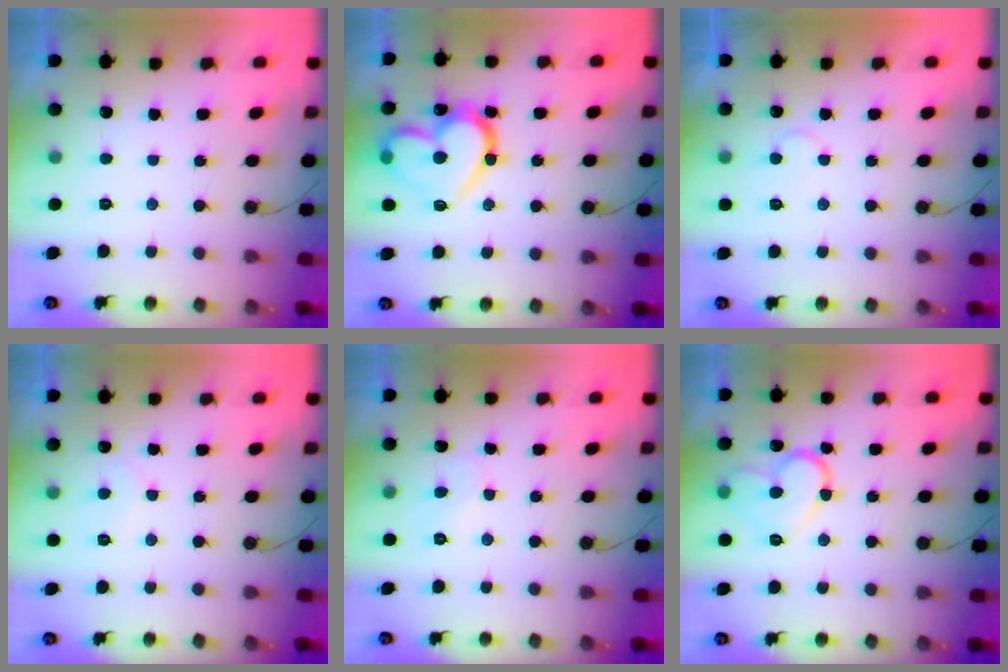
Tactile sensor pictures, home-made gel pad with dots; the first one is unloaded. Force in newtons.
{"total": 20.7, "press": 20.7, "slide": 1.3}
{"total": 6.1, "press": 6.1, "slide": 0.4}
{"total": 5.1, "press": 5.0, "slide": 0.4}
{"total": 5.4, "press": 5.3, "slide": 0.6}
{"total": 14.2, "press": 14.2, "slide": 1.3}